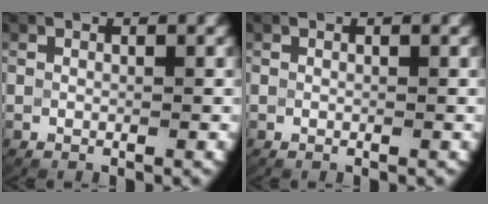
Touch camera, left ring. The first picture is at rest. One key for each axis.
{"total": 0.0}